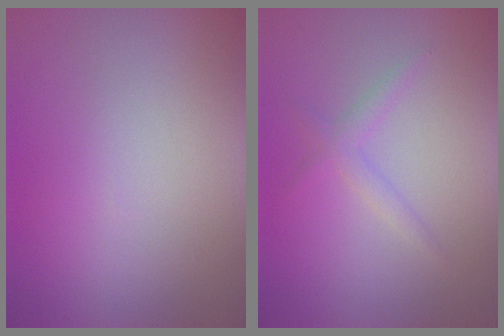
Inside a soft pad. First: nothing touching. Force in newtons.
{"total": 1.4, "press": 1.4, "slide": 0.0}